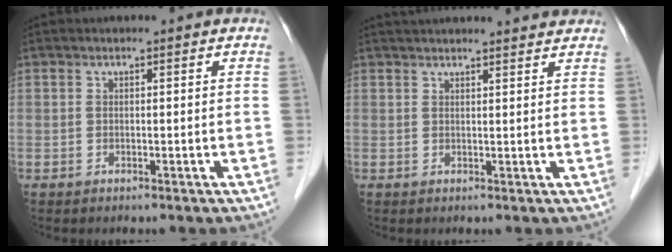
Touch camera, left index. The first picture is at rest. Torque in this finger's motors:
{"motor_torque": [0.69, -0.80, 0.02, -0.03]}